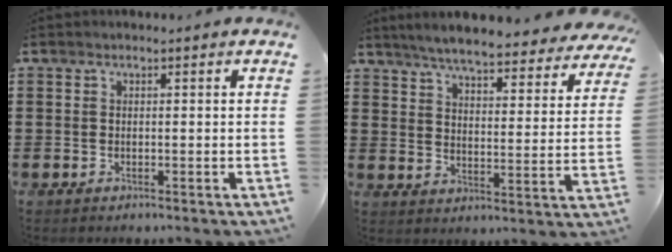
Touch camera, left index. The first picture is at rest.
{"total": 5.8, "force": [5.5, -0.1, 2.1], "torque": [-0.064, -0.036, 0.091]}